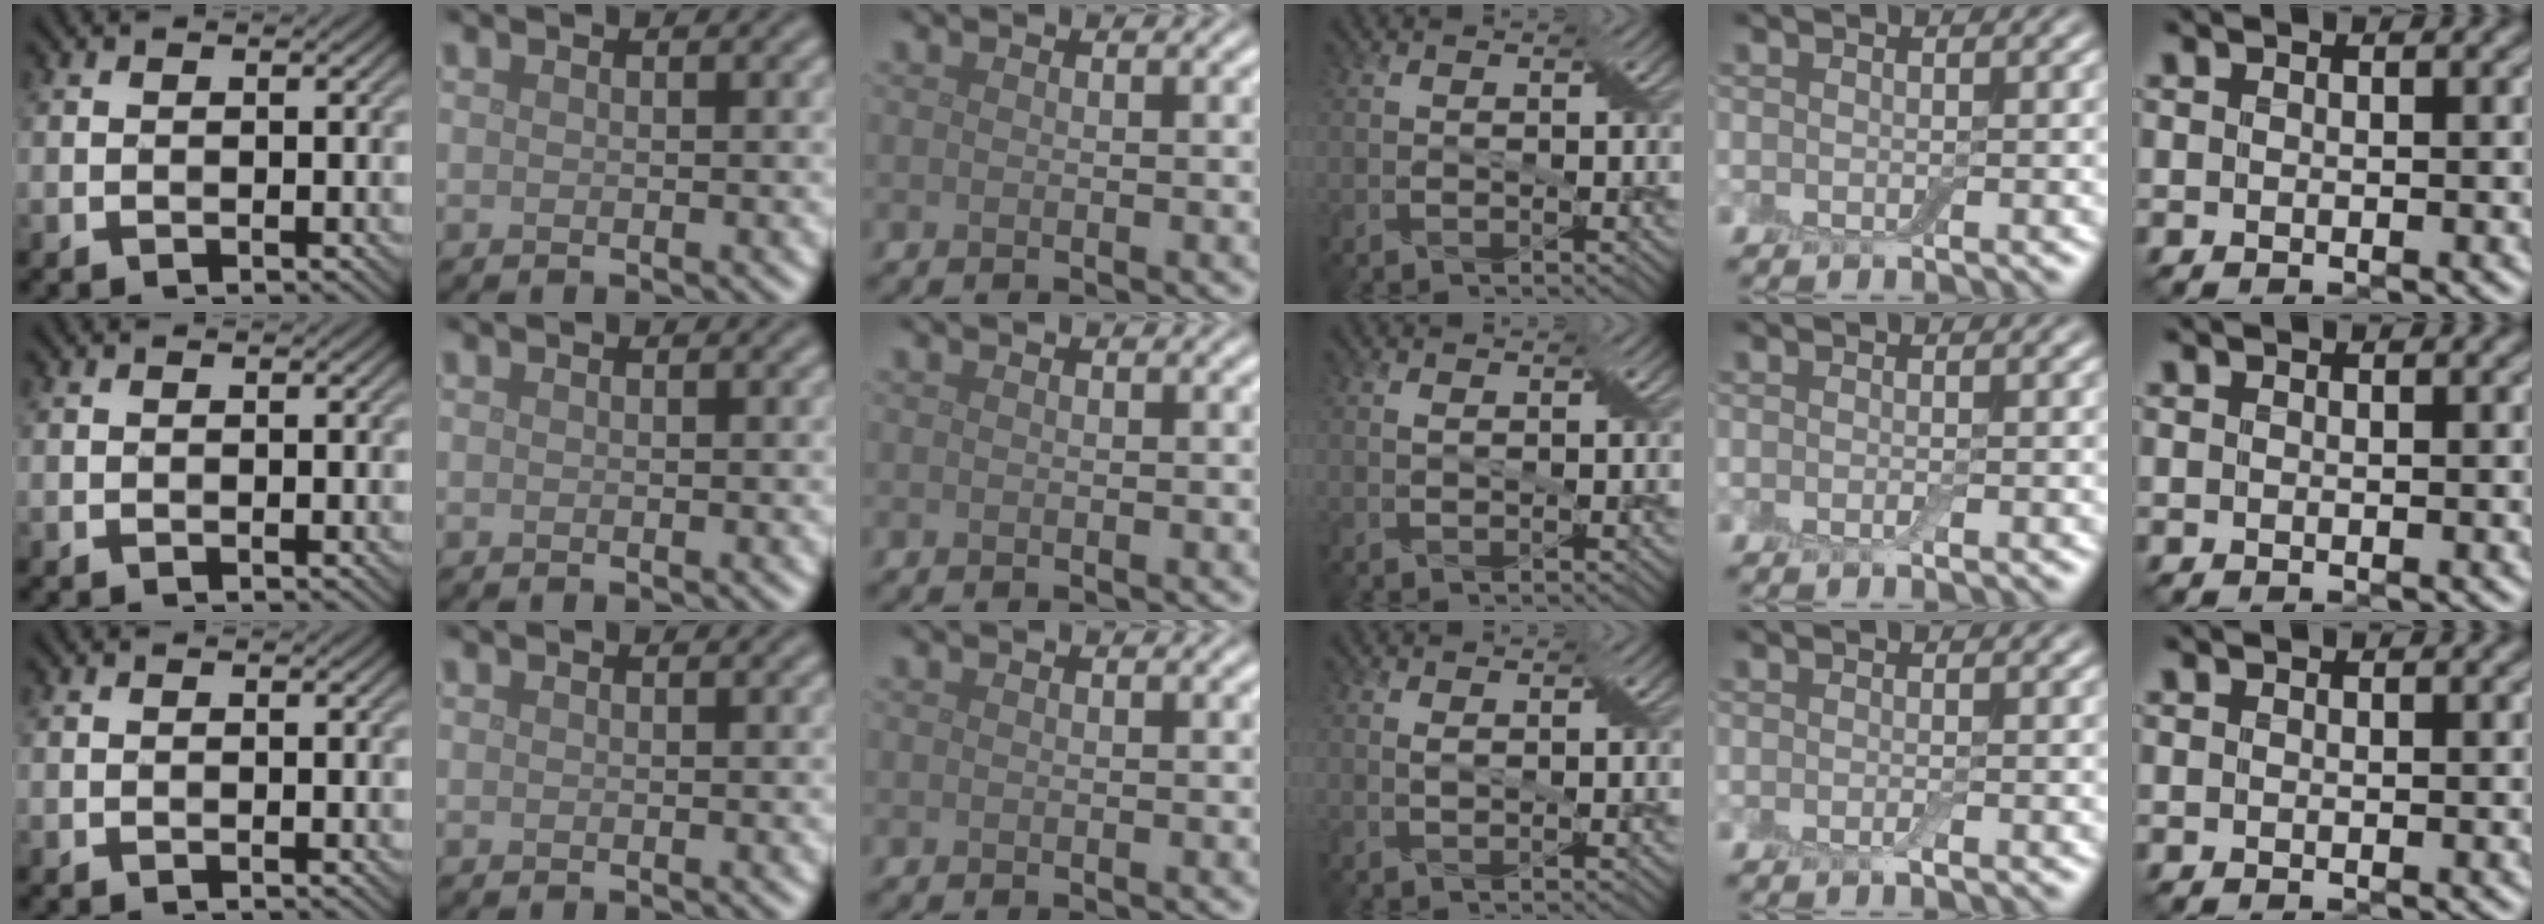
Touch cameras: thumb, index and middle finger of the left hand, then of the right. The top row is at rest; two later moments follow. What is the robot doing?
{"motion": "shake", "object": "box of matches"}